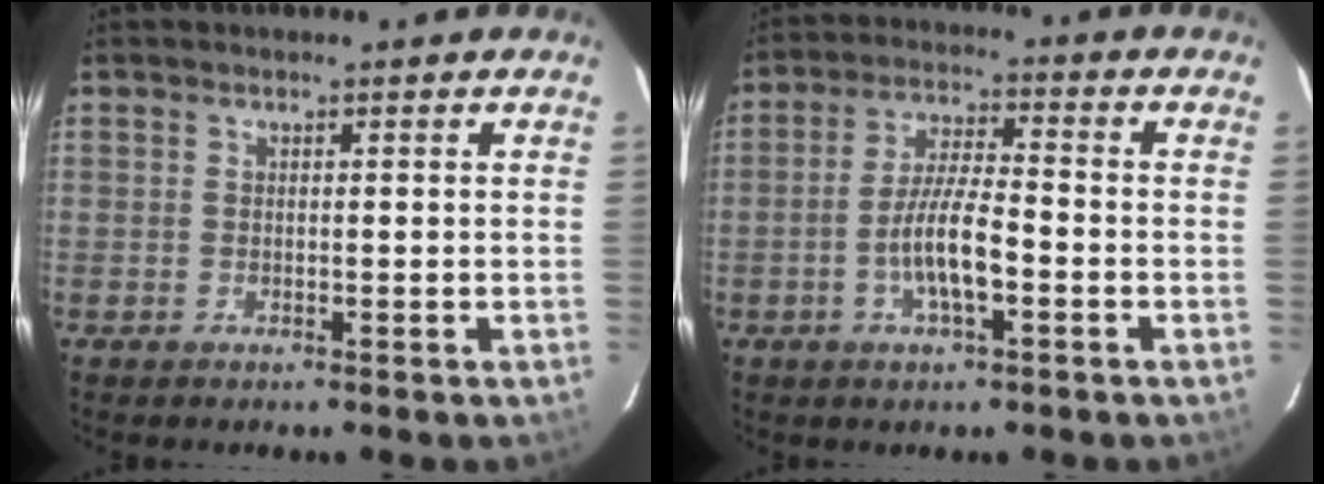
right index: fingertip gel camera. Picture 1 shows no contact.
{"total": 8.3, "force": [-2.8, 1.9, 7.5], "torque": [-0.150, 0.003, -0.052]}